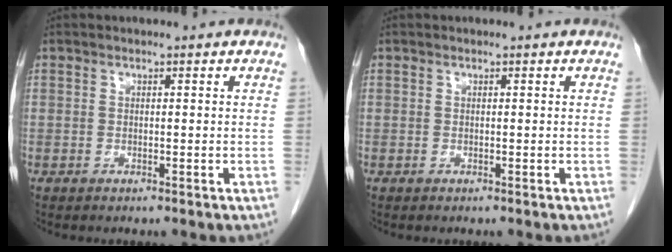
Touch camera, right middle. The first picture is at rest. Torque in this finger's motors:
{"motor_torque": [-0.02, 0.02, 0.00, -0.01]}